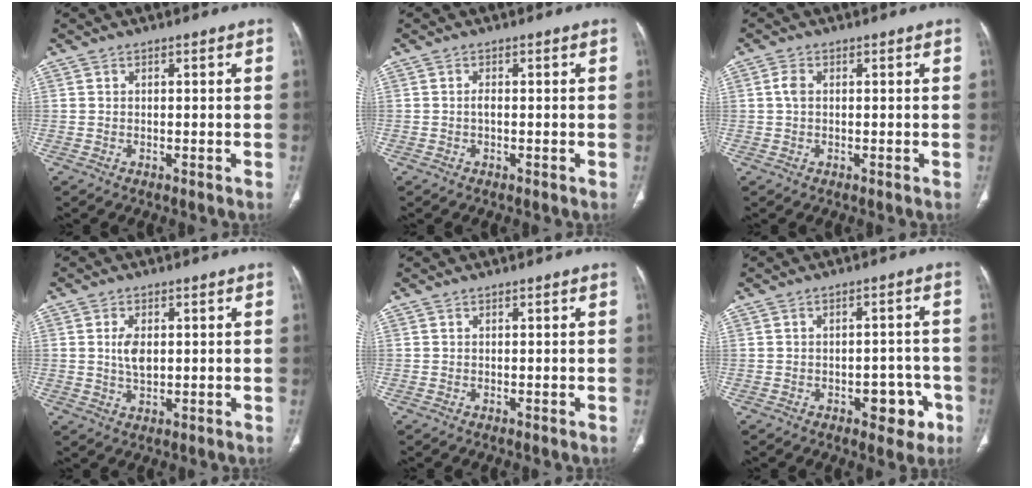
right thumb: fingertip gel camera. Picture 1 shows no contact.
{"total": 0.8, "force": [-0.2, 0.4, 0.7], "torque": [-0.013, 0.001, -0.006]}
{"total": 1.7, "force": [0.1, 1.1, 1.3], "torque": [-0.031, 0.004, 0.001]}
{"total": 4.2, "force": [0.6, 2.4, 3.4], "torque": [-0.062, -0.004, 0.015]}
{"total": 0.0}
{"total": 6.6, "force": [-2.8, 3.8, 4.6], "torque": [-0.027, 0.024, -0.030]}